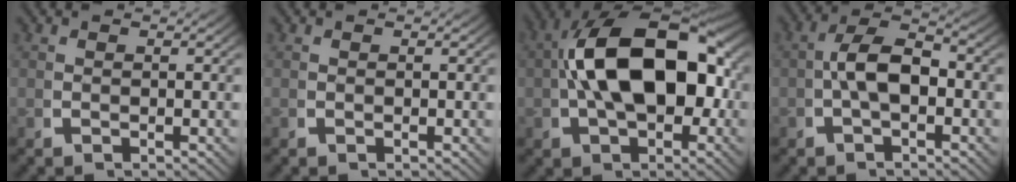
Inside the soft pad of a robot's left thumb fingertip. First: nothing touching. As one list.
[{"total": 0.0}, {"total": 16.9, "force": [0.8, 10.2, 13.5], "torque": [-0.226, -0.030, 0.028]}, {"total": 5.2, "force": [-0.4, 3.2, 4.1], "torque": [-0.079, -0.009, -0.004]}]